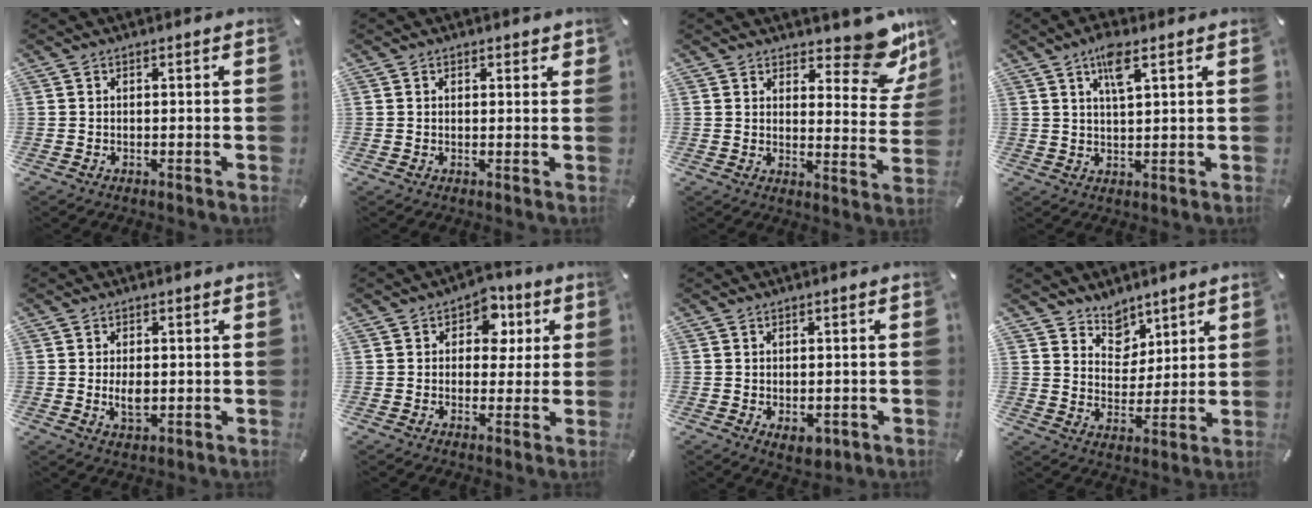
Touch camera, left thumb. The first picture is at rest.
{"total": 0.9, "force": [0.6, 0.6, 0.3], "torque": [0.002, -0.002, 0.009]}
{"total": 13.0, "force": [10.0, 5.5, 6.3], "torque": [-0.060, -0.085, 0.172]}
{"total": 6.4, "force": [3.6, 1.7, 5.0], "torque": [-0.101, 0.002, 0.060]}
{"total": 4.0, "force": [-0.1, 2.4, 3.2], "torque": [-0.068, -0.006, -0.006]}
{"total": 8.1, "force": [2.3, 6.3, 4.6], "torque": [-0.049, -0.001, 0.032]}
{"total": 3.3, "force": [-0.9, 2.3, 2.2], "torque": [-0.025, -0.004, -0.017]}
{"total": 7.7, "force": [5.7, 5.2, -0.3], "torque": [-0.008, -0.050, 0.110]}